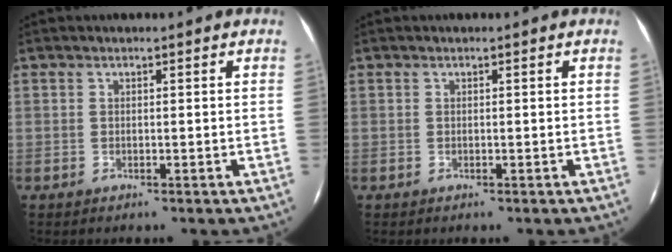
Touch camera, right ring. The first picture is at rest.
{"total": 0.0}